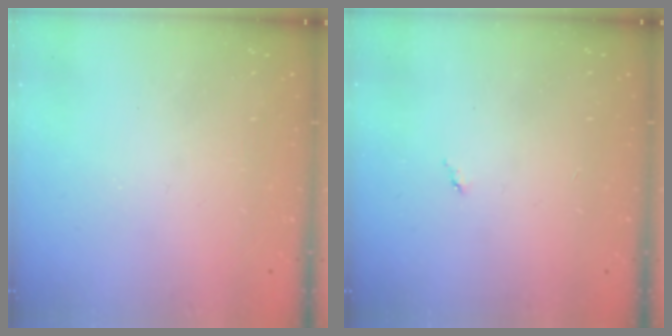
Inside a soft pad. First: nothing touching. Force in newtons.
{"total": 3.0, "press": 3.0, "slide": 0.2}